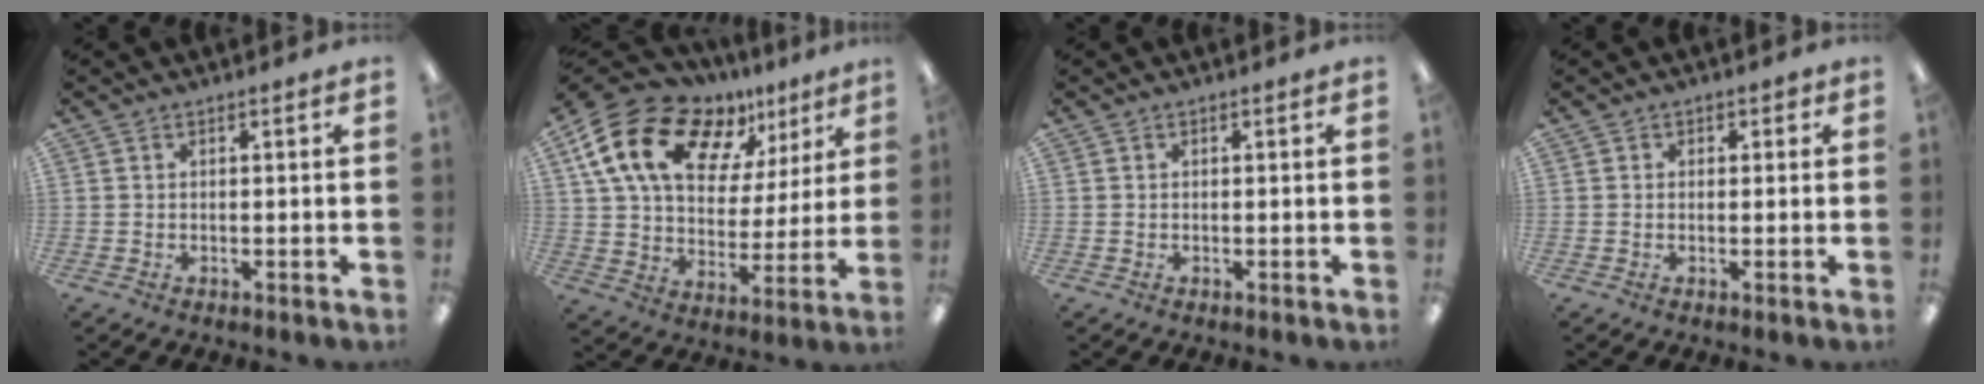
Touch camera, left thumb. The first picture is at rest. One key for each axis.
{"total": 19.2, "fx": 11.4, "fy": 11.2, "fz": 10.7, "tx": -0.199, "ty": -0.052, "tz": 0.209}
{"total": 0.0}
{"total": 1.3, "fx": 0.1, "fy": 1.2, "fz": 0.4, "tx": 0.001, "ty": 0.002, "tz": -0.001}